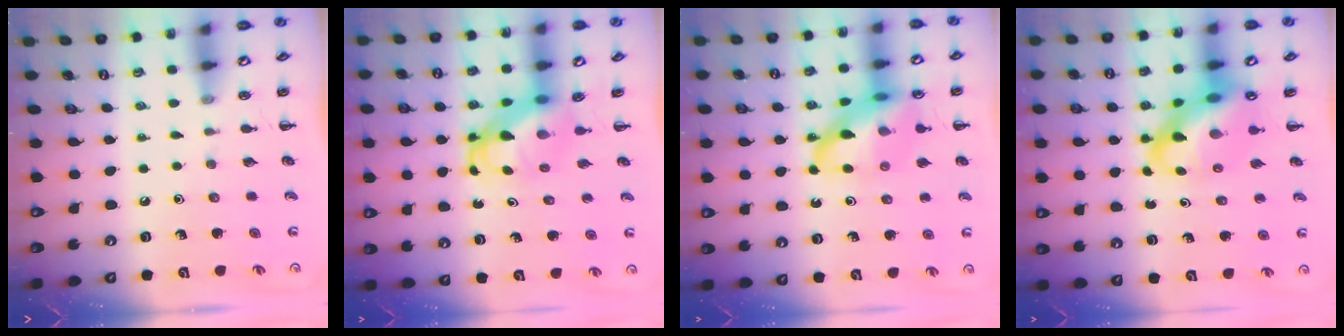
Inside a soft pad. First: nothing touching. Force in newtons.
{"total": 6.1, "press": 6.1, "slide": 0.6}
{"total": 17.0, "press": 16.7, "slide": 3.3}
{"total": 14.4, "press": 13.9, "slide": 3.9}